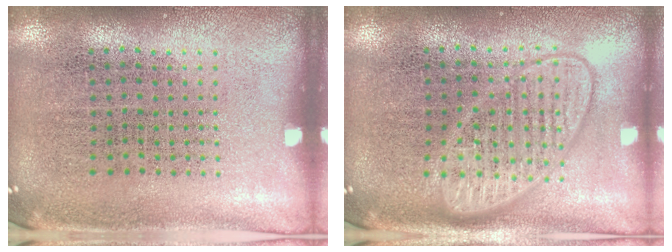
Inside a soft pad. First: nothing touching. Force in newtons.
{"total": 3.1, "press": 3.0, "slide": 0.5}